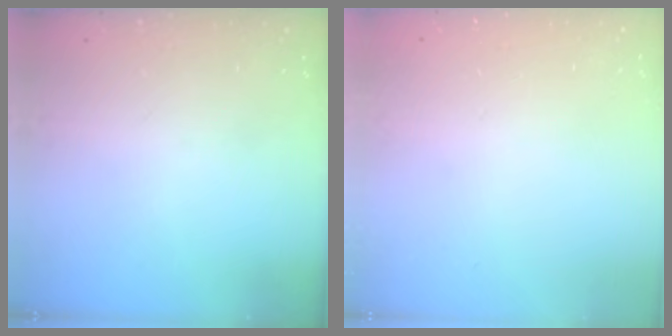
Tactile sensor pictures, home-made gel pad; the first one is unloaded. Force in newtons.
{"total": 0.0}